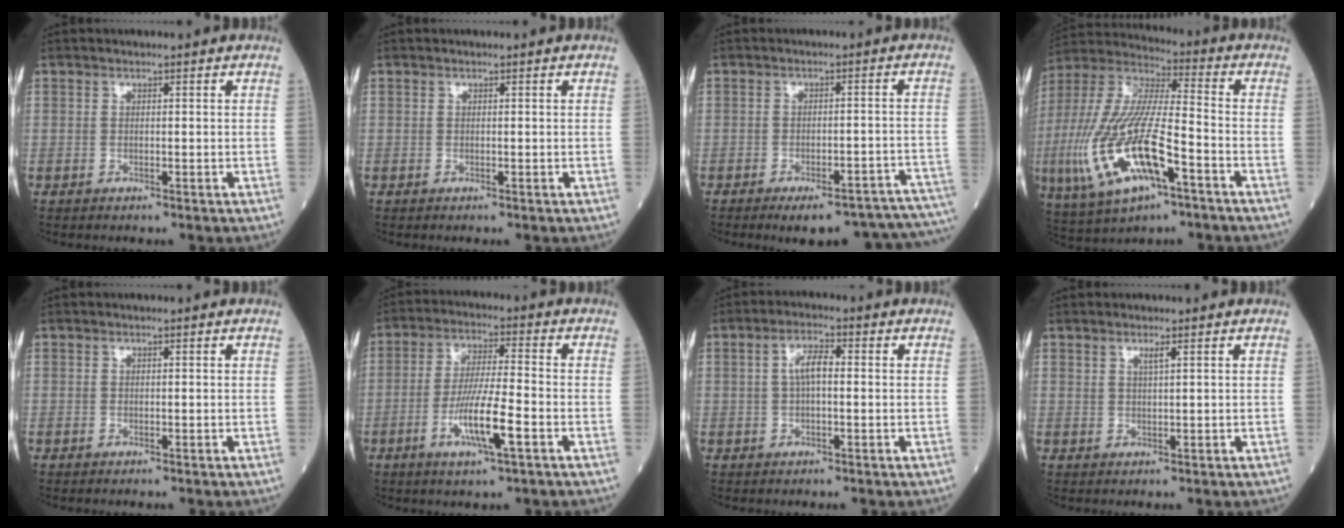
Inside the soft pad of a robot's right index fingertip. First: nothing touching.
{"total": 0.0}
{"total": 16.5, "force": [-15.0, 2.7, 6.4], "torque": [-0.010, 0.023, -0.175]}
{"total": 20.2, "force": [-7.0, 5.4, 18.1], "torque": [-0.416, -0.022, -0.123]}
{"total": 0.0}
{"total": 9.4, "force": [-3.4, 0.6, 8.7], "torque": [-0.168, -0.010, -0.065]}
{"total": 3.9, "force": [0.3, 1.2, 3.7], "torque": [-0.072, 0.014, 0.005]}
{"total": 1.4, "force": [0.9, -0.1, 1.0], "torque": [-0.021, -0.003, 0.016]}